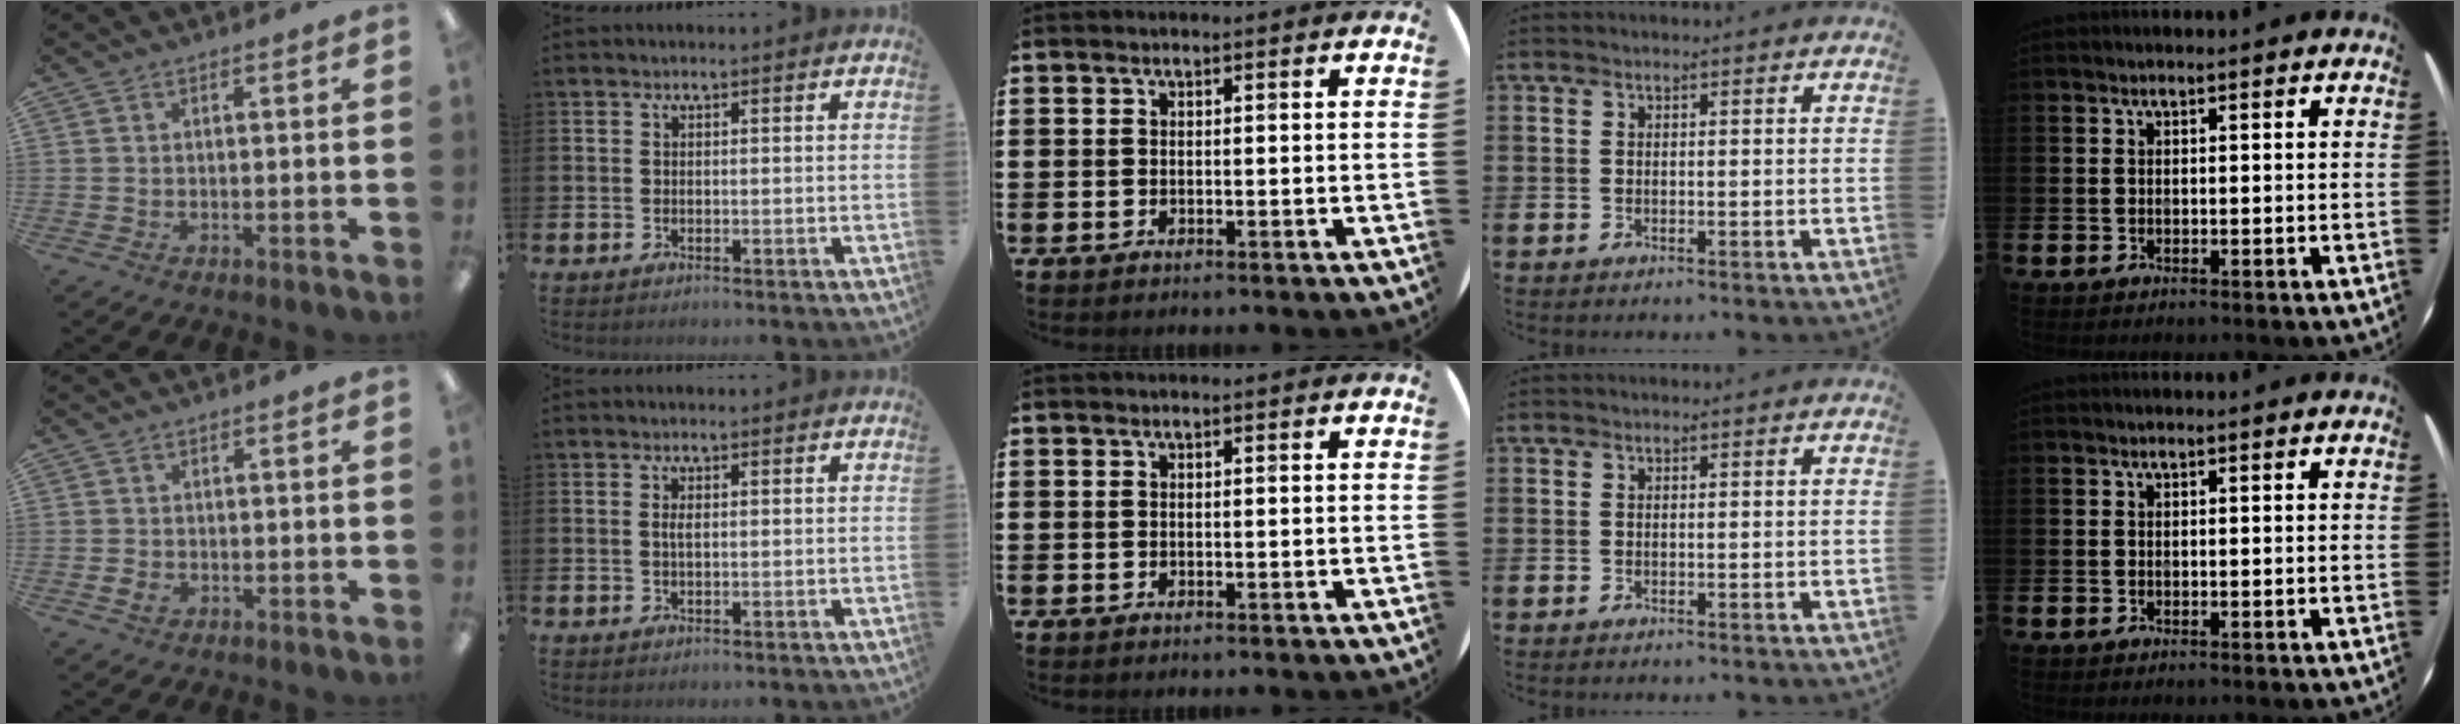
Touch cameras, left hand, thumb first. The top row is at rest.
{"thumb": {"total": 1.9, "force": [-0.6, 1.4, 1.1], "torque": [-0.018, 0.004, -0.010]}, "index": {"total": 1.1, "force": [0.3, 0.4, 1.0], "torque": [-0.018, 0.003, 0.002]}}